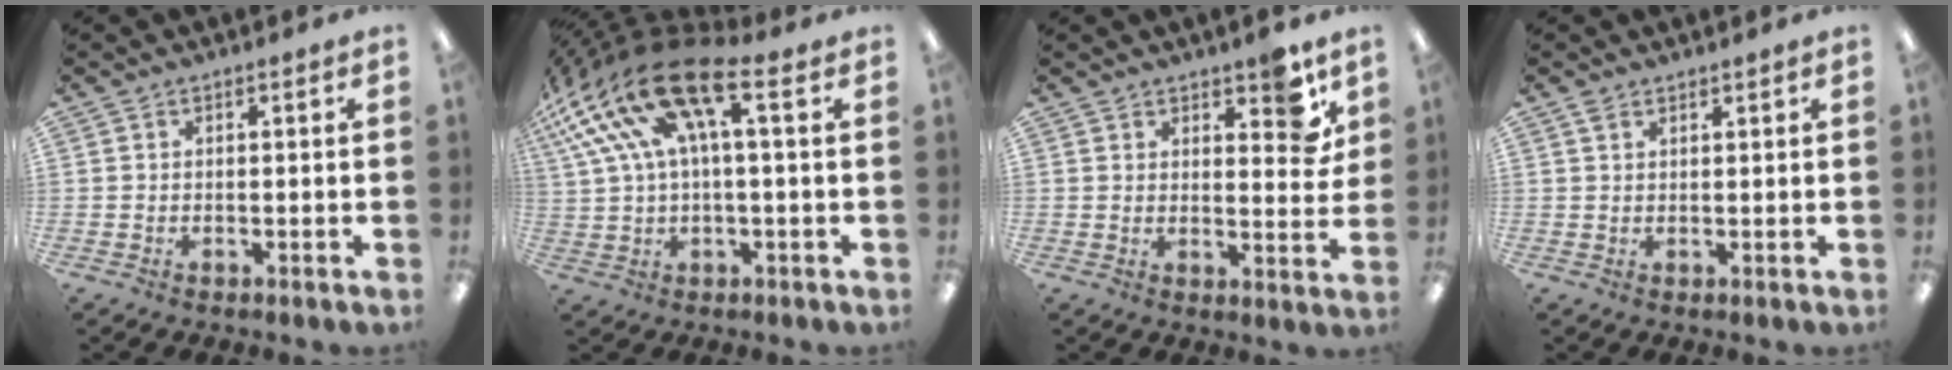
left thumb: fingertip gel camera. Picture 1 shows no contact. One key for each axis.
{"total": 21.0, "fx": 7.7, "fy": 8.4, "fz": 17.7, "tx": -0.373, "ty": -0.030, "tz": 0.132}
{"total": 8.1, "fx": 5.6, "fy": 3.2, "fz": 4.9, "tx": -0.046, "ty": -0.031, "tz": 0.089}
{"total": 1.4, "fx": 1.2, "fy": 0.4, "fz": 0.5, "tx": -0.013, "ty": -0.001, "tz": 0.023}